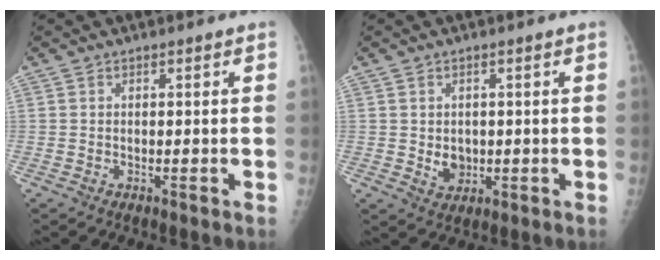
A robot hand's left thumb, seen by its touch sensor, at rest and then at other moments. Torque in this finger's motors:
{"motor_torque": [-0.09, -0.01, 0.05, 0.03, 0.00]}